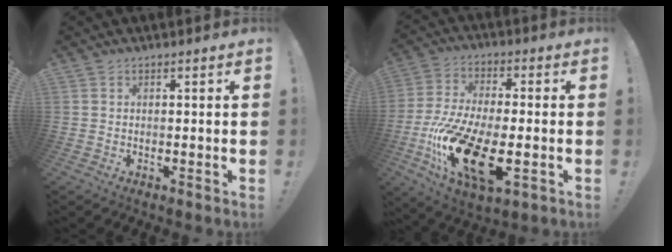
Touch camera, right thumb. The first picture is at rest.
{"total": 20.5, "force": [-6.5, 8.6, 17.4], "torque": [-0.348, 0.018, -0.099]}